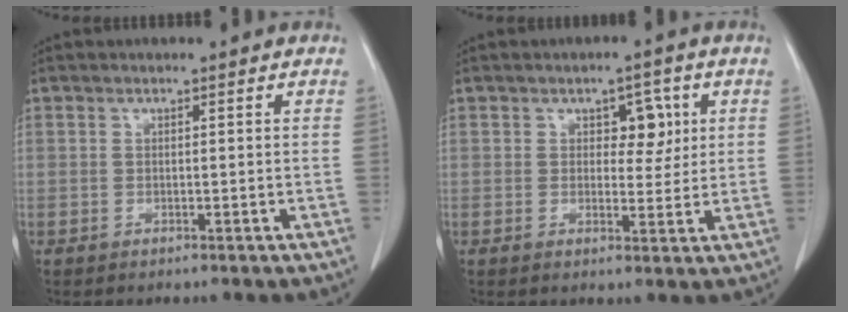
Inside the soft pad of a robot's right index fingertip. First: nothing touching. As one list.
[{"total": 4.3, "force": [1.4, 2.5, 3.2], "torque": [-0.035, 0.006, 0.020]}]